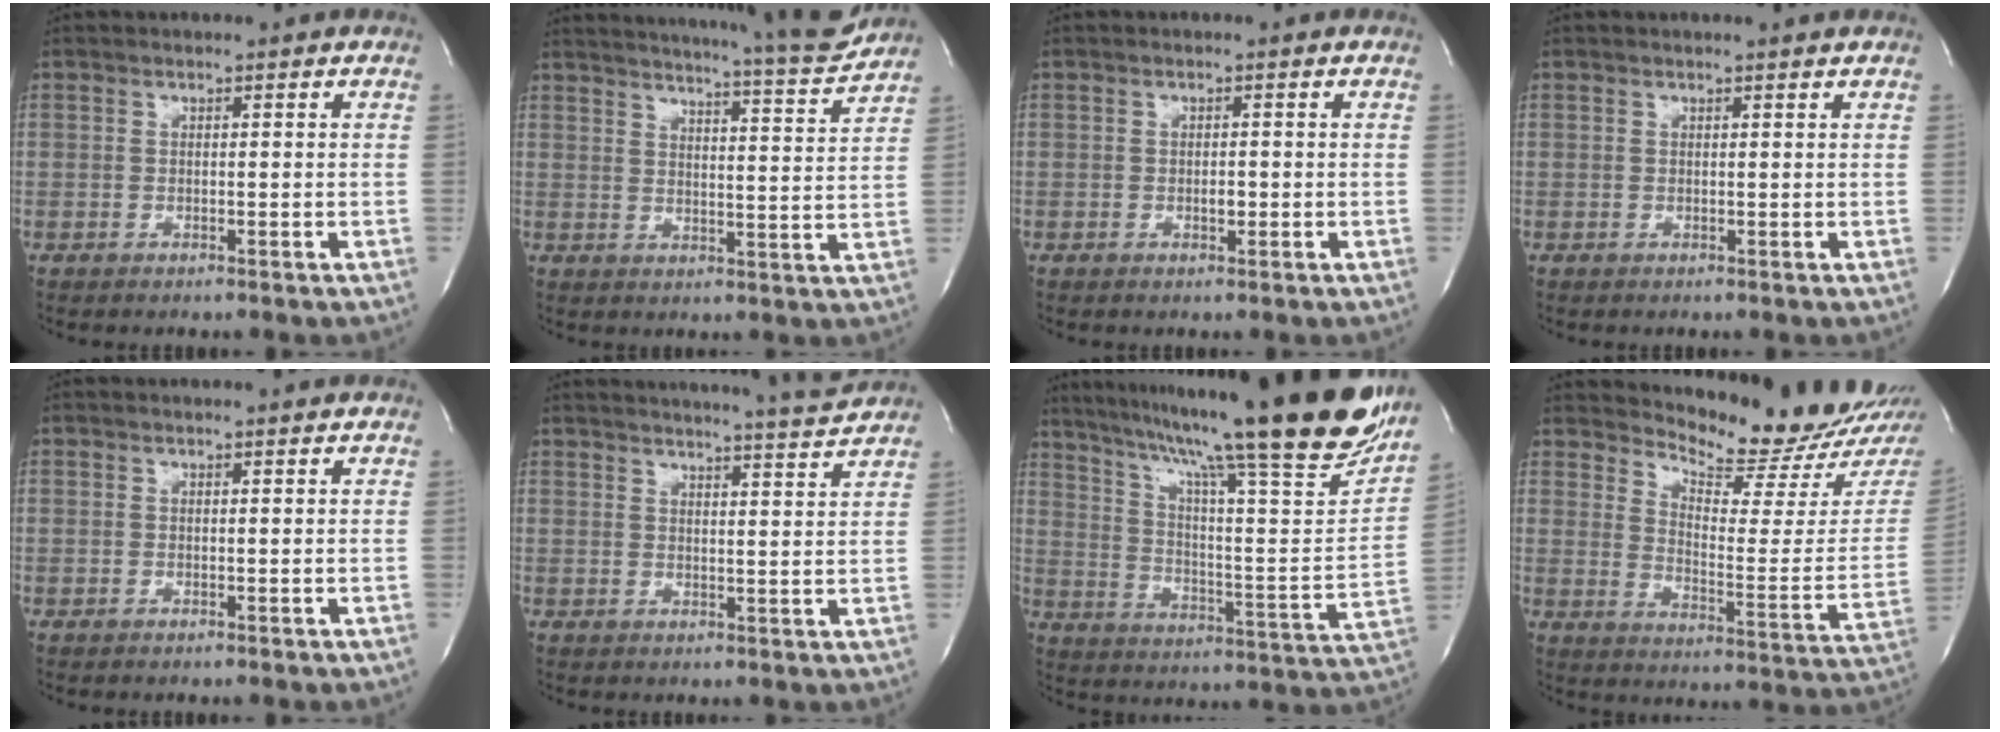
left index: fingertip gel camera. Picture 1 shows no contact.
{"total": 16.8, "force": [15.8, -0.4, 5.6], "torque": [-0.091, -0.054, 0.200]}
{"total": 1.1, "force": [-0.3, 0.5, 1.0], "torque": [-0.016, -0.001, -0.005]}
{"total": 1.1, "force": [1.0, -0.3, 0.4], "torque": [-0.016, -0.002, 0.015]}
{"total": 0.6, "force": [0.5, -0.1, 0.2], "torque": [-0.009, -0.003, 0.010]}
{"total": 11.3, "force": [10.9, -1.4, 2.7], "torque": [-0.047, -0.032, 0.135]}
{"total": 31.4, "force": [24.3, 1.7, 19.8], "torque": [-0.296, -0.055, 0.336]}
{"total": 13.7, "force": [13.4, -0.8, 3.0], "torque": [-0.052, -0.096, 0.182]}